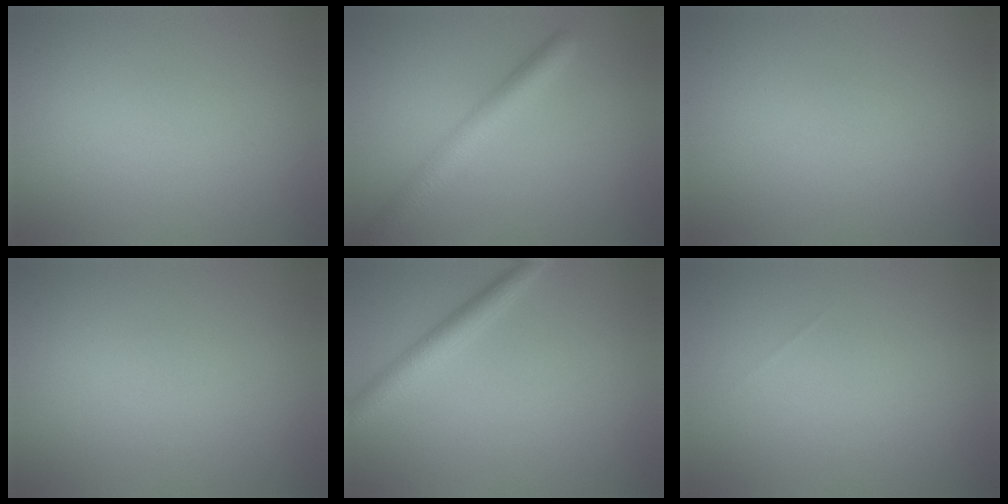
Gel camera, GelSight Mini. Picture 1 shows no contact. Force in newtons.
{"total": 4.1, "press": 4.1, "slide": 0.1}
{"total": 0.0}
{"total": 0.0}
{"total": 2.6, "press": 2.5, "slide": 0.1}
{"total": 0.0}